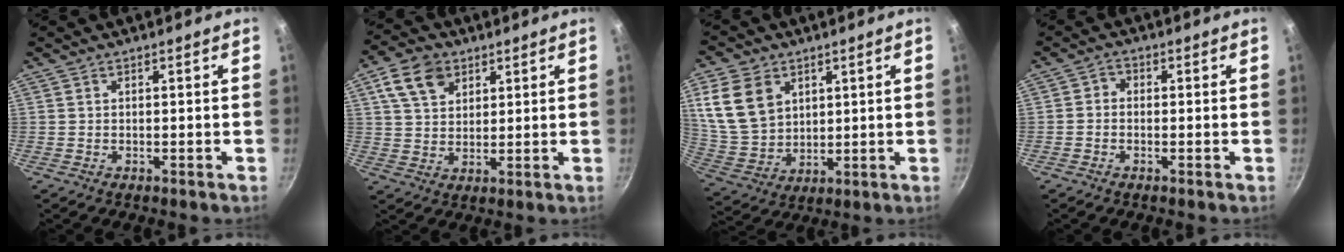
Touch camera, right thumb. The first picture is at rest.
{"total": 9.3, "force": [4.4, 6.4, 5.0], "torque": [-0.071, -0.001, 0.078]}
{"total": 13.6, "force": [5.1, 10.1, 7.6], "torque": [-0.128, -0.019, 0.115]}
{"total": 1.9, "force": [-0.6, 1.6, 1.0], "torque": [-0.016, 0.013, -0.018]}